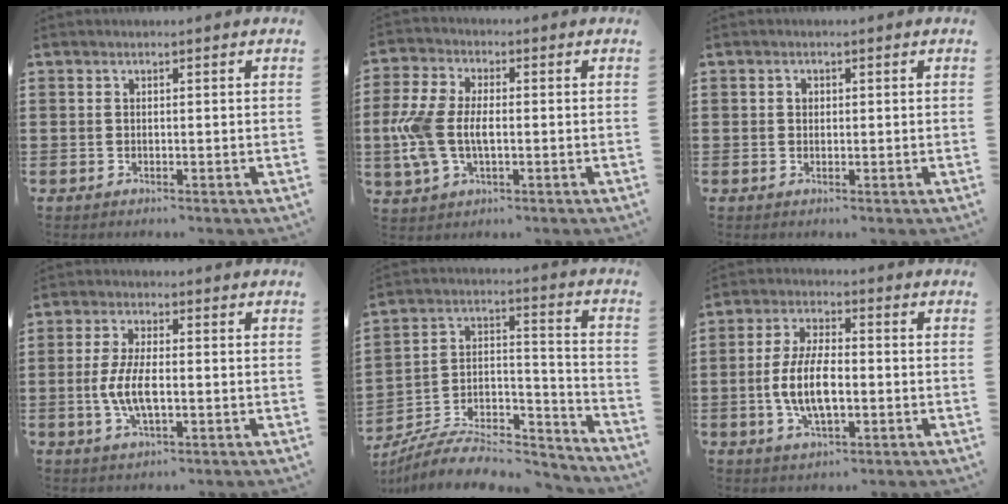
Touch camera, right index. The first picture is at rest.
{"total": 8.0, "force": [-0.8, 4.7, 6.5], "torque": [-0.172, -0.003, -0.025]}
{"total": 0.9, "force": [0.2, 0.7, 0.4], "torque": [-0.010, 0.004, 0.004]}
{"total": 6.4, "force": [-0.9, 2.4, 5.8], "torque": [-0.129, -0.003, -0.024]}
{"total": 7.4, "force": [-6.6, 2.4, 2.3], "torque": [-0.031, 0.014, -0.124]}
{"total": 8.5, "force": [-1.3, 3.8, 7.5], "torque": [-0.164, 0.002, -0.030]}